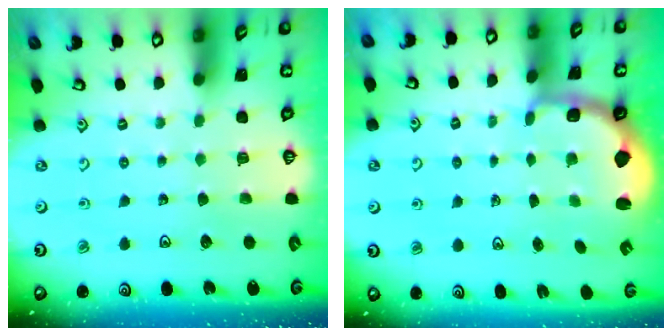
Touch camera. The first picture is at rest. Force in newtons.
{"total": 2.2, "press": 1.5, "slide": 1.6}